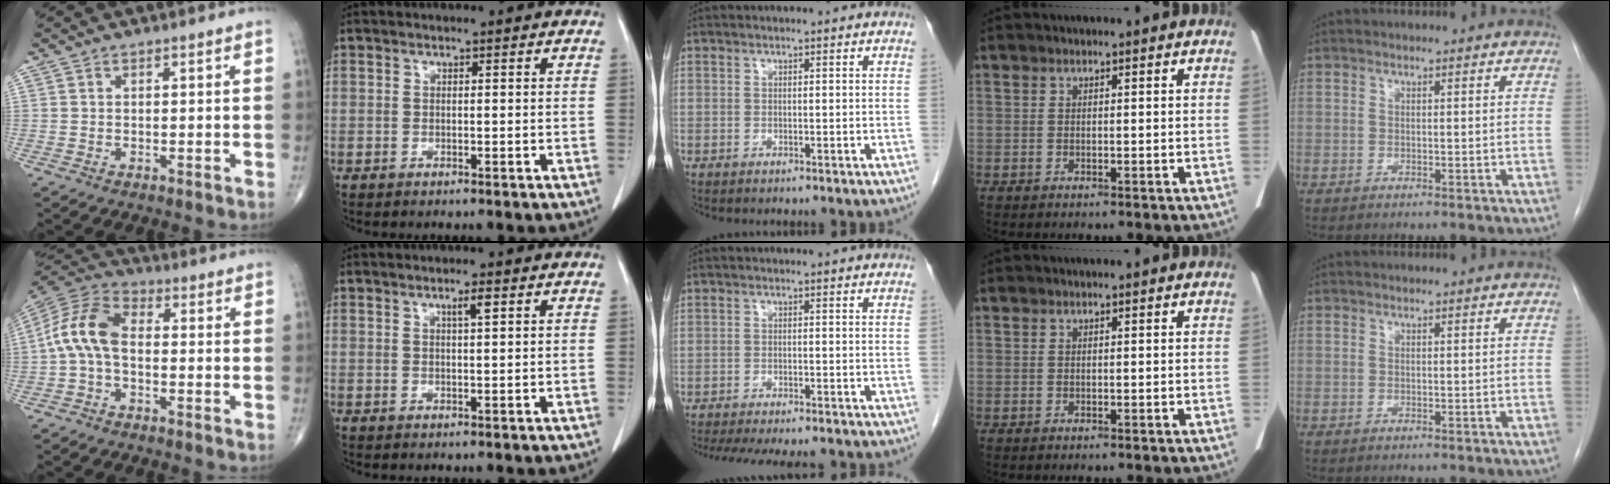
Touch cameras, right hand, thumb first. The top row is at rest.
{"thumb": {"total": 10.3, "force": [-0.7, 6.0, 8.4], "torque": [-0.169, 0.032, -0.027]}, "index": {"total": 1.9, "force": [0.9, 0.0, 1.6], "torque": [-0.030, -0.002, 0.015]}, "middle": {"total": 14.4, "force": [-12.7, 2.7, 6.2], "torque": [-0.122, -0.019, -0.168]}}